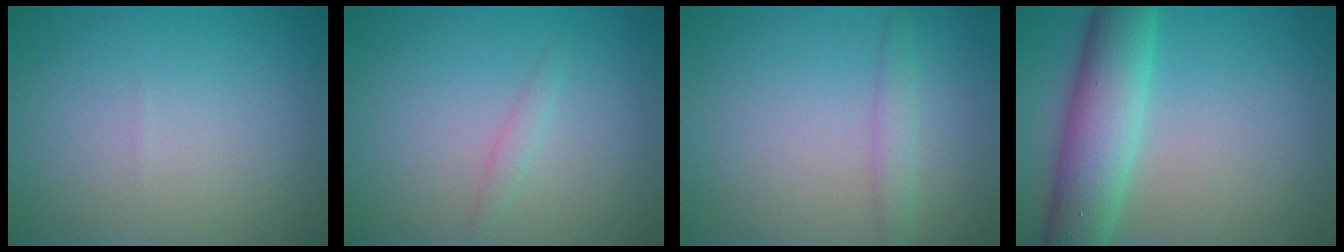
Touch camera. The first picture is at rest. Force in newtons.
{"total": 0.9, "press": 0.9, "slide": 0.1}
{"total": 1.6, "press": 1.6, "slide": 0.0}
{"total": 7.3, "press": 7.3, "slide": 0.2}